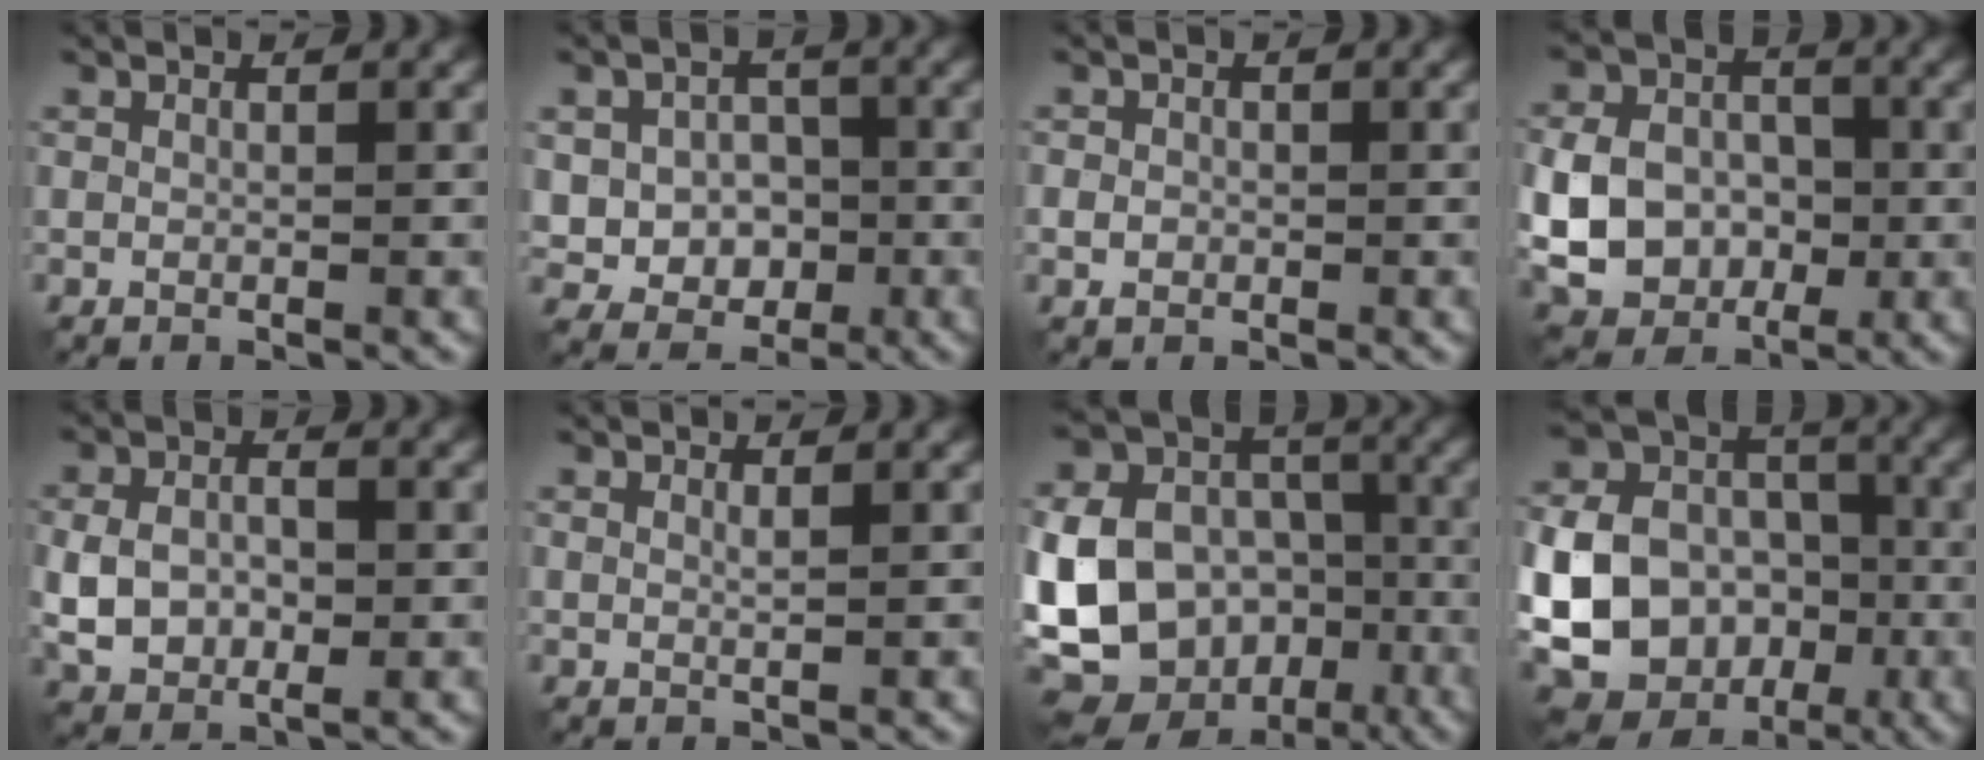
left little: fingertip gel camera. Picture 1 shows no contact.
{"total": 4.9, "force": [-0.7, 4.1, 2.7], "torque": [-0.033, -0.002, -0.019]}
{"total": 1.4, "force": [-0.4, 1.2, 0.6], "torque": [-0.010, -0.002, -0.012]}
{"total": 8.3, "force": [-1.2, 6.6, 4.8], "torque": [-0.088, -0.004, -0.037]}
{"total": 5.1, "force": [-0.5, 3.5, 3.7], "torque": [-0.078, -0.002, -0.010]}
{"total": 0.6, "force": [0.5, 0.1, 0.4], "torque": [-0.008, -0.002, 0.009]}
{"total": 15.5, "force": [-4.8, 12.5, 7.7], "torque": [-0.185, -0.024, -0.091]}
{"total": 19.0, "force": [-4.6, 16.9, 7.3], "torque": [-0.185, -0.032, -0.090]}